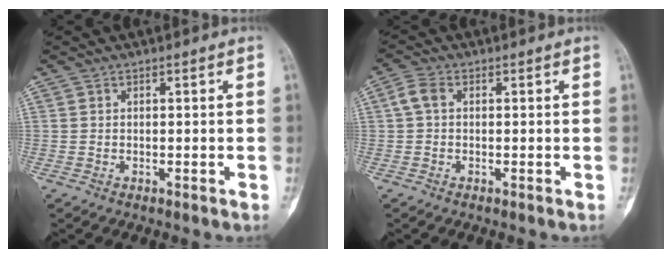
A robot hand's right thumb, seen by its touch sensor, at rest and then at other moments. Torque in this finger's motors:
{"motor_torque": [0.22, 0.37, 0.57, -0.07, 0.03]}